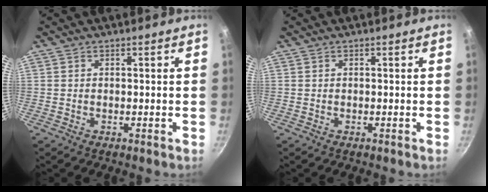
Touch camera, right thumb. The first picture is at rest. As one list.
[{"total": 0.0}]